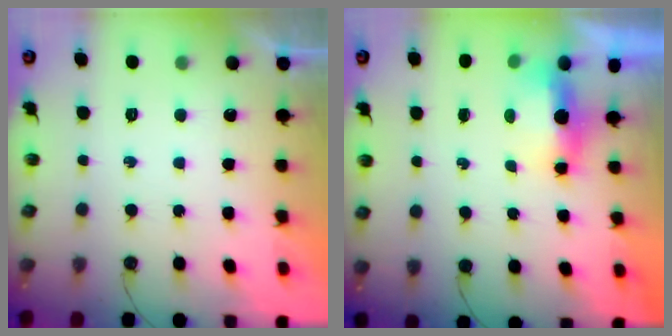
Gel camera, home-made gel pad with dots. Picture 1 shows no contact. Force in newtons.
{"total": 6.6, "press": 5.4, "slide": 3.9}